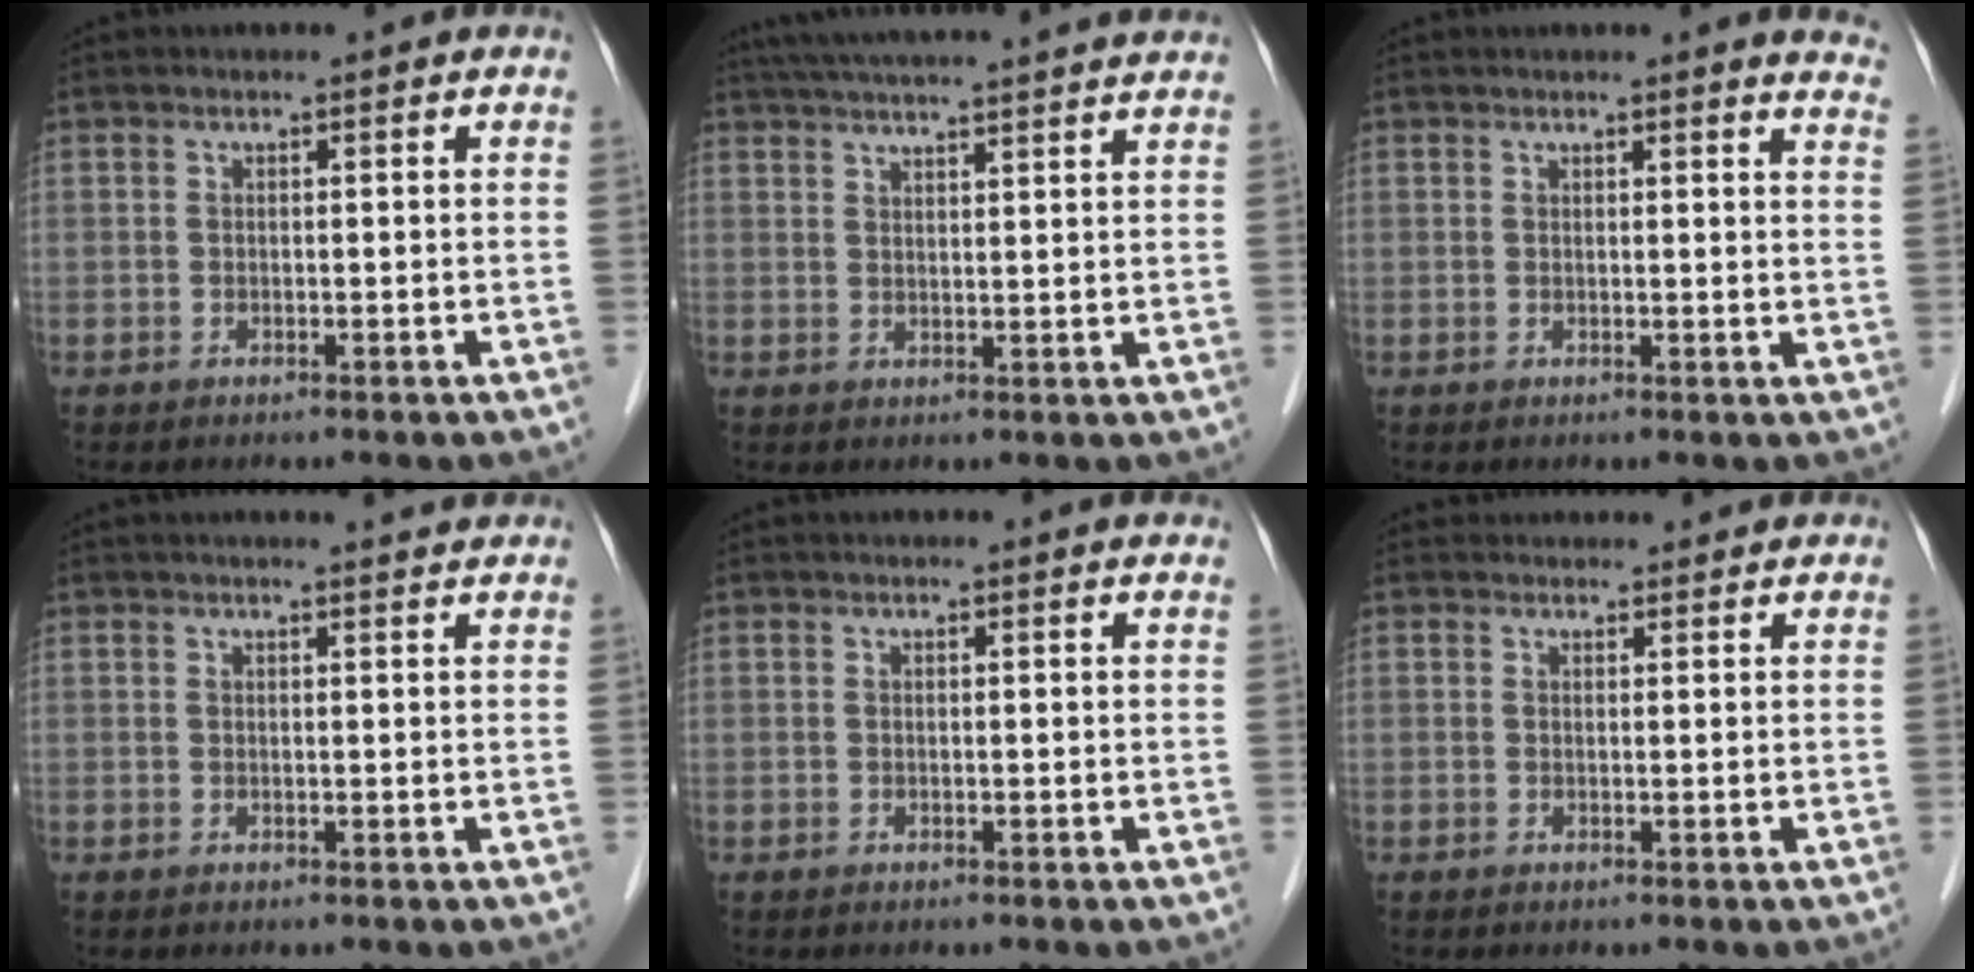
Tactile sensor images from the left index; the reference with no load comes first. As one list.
[{"total": 20.6, "force": [18.8, 0.4, 8.5], "torque": [-0.142, 0.020, 0.249]}, {"total": 7.4, "force": [7.0, 0.4, 2.5], "torque": [-0.012, -0.021, 0.047]}, {"total": 3.4, "force": [3.3, 0.0, 0.9], "torque": [-0.016, 0.007, 0.033]}, {"total": 2.7, "force": [2.6, 0.2, 0.6], "torque": [-0.012, 0.007, 0.020]}, {"total": 3.1, "force": [2.8, 1.2, -0.3], "torque": [0.008, 0.018, 0.029]}]